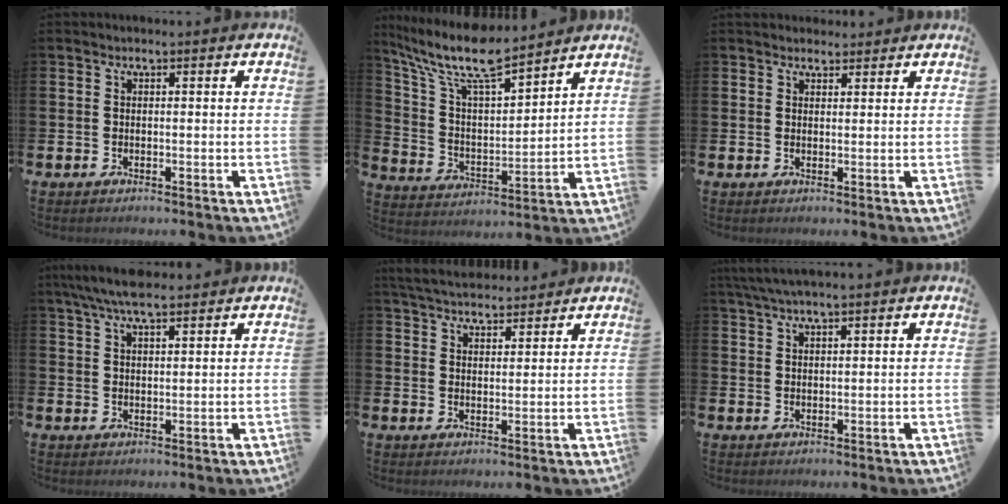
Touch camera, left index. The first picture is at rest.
{"total": 10.7, "force": [9.3, 2.1, 4.8], "torque": [-0.138, -0.050, 0.162]}
{"total": 2.2, "force": [2.0, 0.8, -0.1], "torque": [0.005, -0.005, 0.036]}
{"total": 6.0, "force": [5.1, 1.4, 2.8], "torque": [-0.059, -0.016, 0.092]}
{"total": 5.0, "force": [4.8, 1.0, 0.6], "torque": [-0.027, -0.021, 0.087]}
{"total": 3.6, "force": [3.1, 0.3, 1.8], "torque": [-0.048, 0.000, 0.059]}